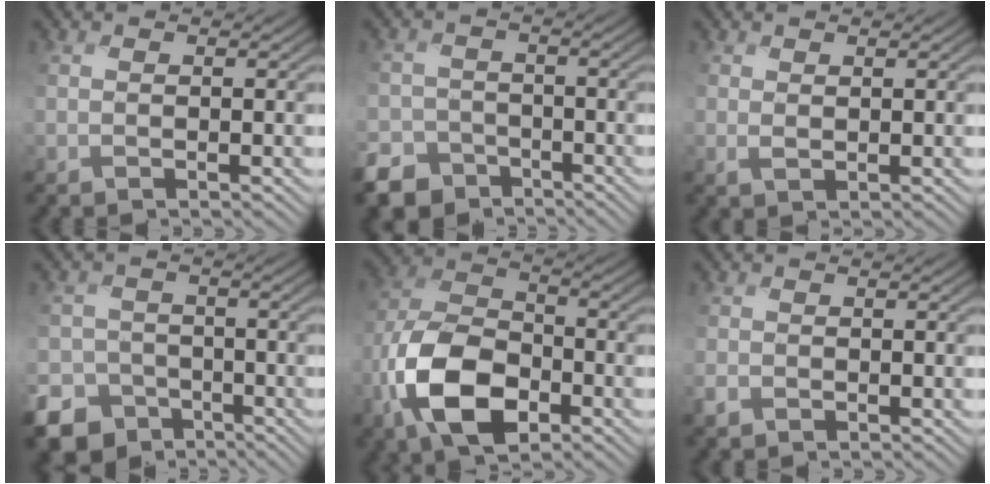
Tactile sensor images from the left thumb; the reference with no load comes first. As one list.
[{"total": 8.1, "force": [-5.7, 5.6, 1.6], "torque": [-0.045, -0.023, -0.106]}, {"total": 1.3, "force": [0.6, 0.9, 0.8], "torque": [-0.020, -0.001, 0.015]}, {"total": 12.4, "force": [-7.4, 9.7, 1.9], "torque": [-0.076, -0.051, -0.131]}, {"total": 12.7, "force": [-5.5, 7.1, 9.0], "torque": [-0.208, -0.009, -0.121]}, {"total": 1.6, "force": [-1.0, 1.2, 0.6], "torque": [-0.016, -0.004, -0.025]}]